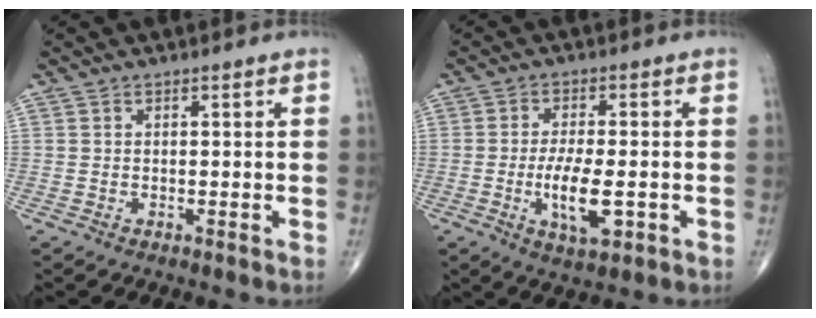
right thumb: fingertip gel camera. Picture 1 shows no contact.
{"total": 8.4, "force": [-2.0, 3.0, 7.6], "torque": [-0.137, -0.006, -0.032]}